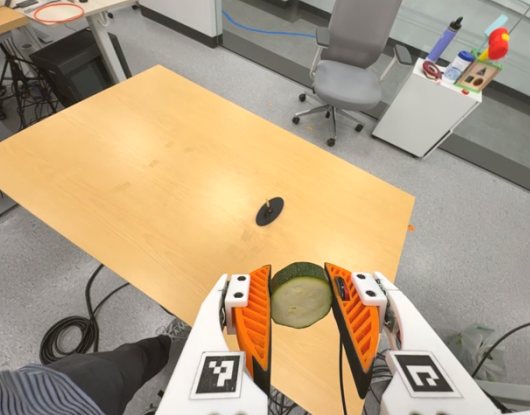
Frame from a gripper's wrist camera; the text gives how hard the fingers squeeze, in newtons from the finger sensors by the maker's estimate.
{"total": 12.1, "left": 11.3, "right": 12.9}